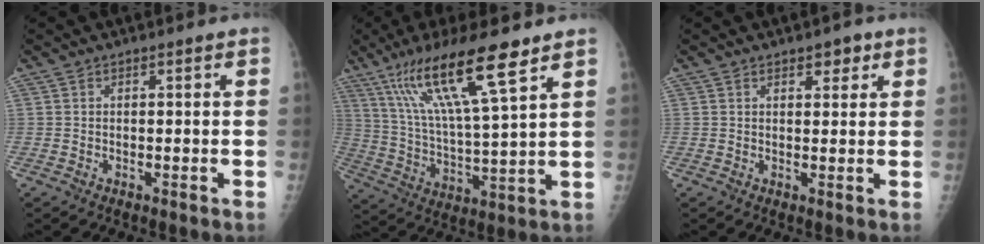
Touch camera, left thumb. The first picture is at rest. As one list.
[{"total": 17.7, "force": [10.6, 2.2, 14.0], "torque": [-0.262, -0.039, 0.198]}, {"total": 2.8, "force": [1.7, 1.5, 1.7], "torque": [-0.006, -0.007, 0.023]}]